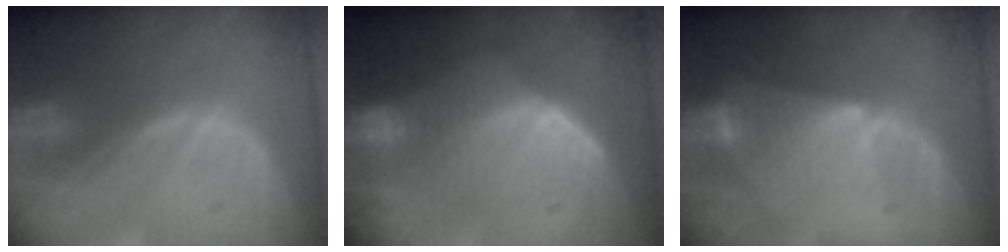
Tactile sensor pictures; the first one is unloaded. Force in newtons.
{"total": 7.3, "press": 7.3, "slide": 0.9}
{"total": 6.9, "press": 6.2, "slide": 2.9}